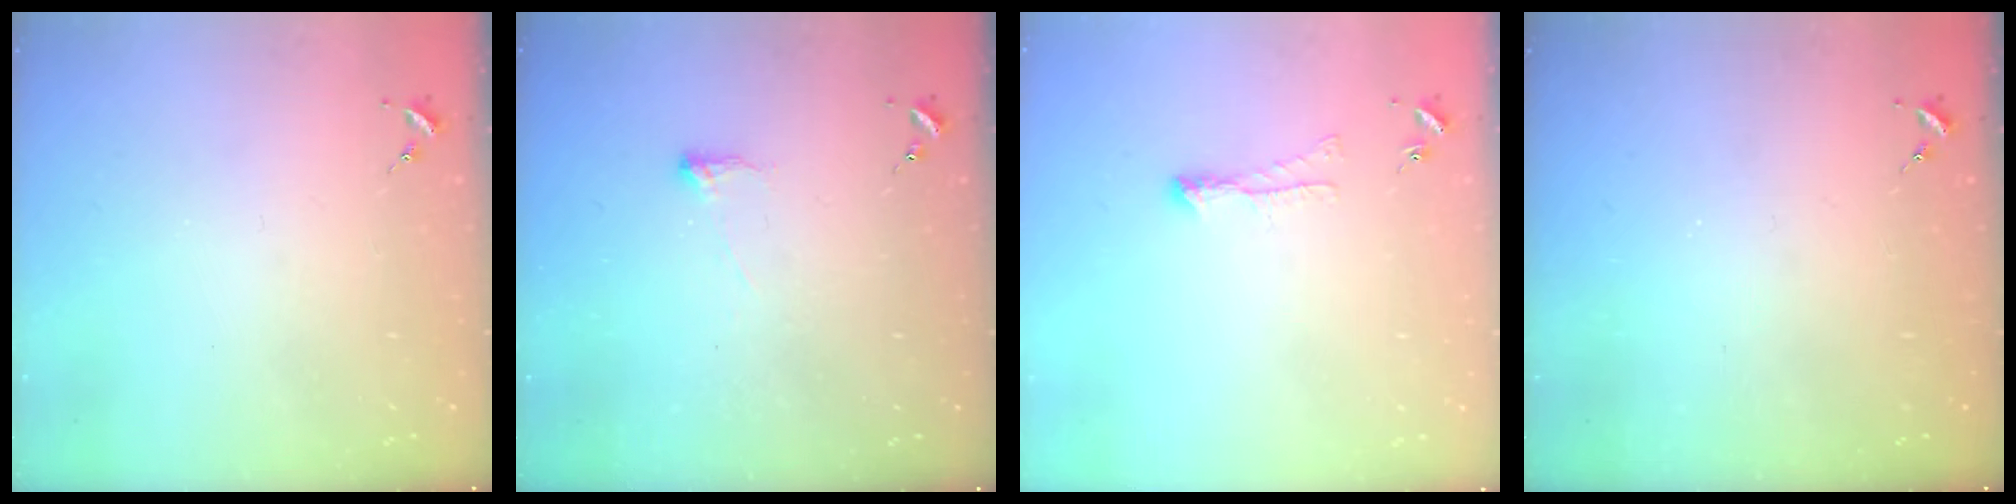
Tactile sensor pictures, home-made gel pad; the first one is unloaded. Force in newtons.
{"total": 3.6, "press": 3.6, "slide": 0.5}
{"total": 5.6, "press": 5.6, "slide": 0.6}
{"total": 0.0}